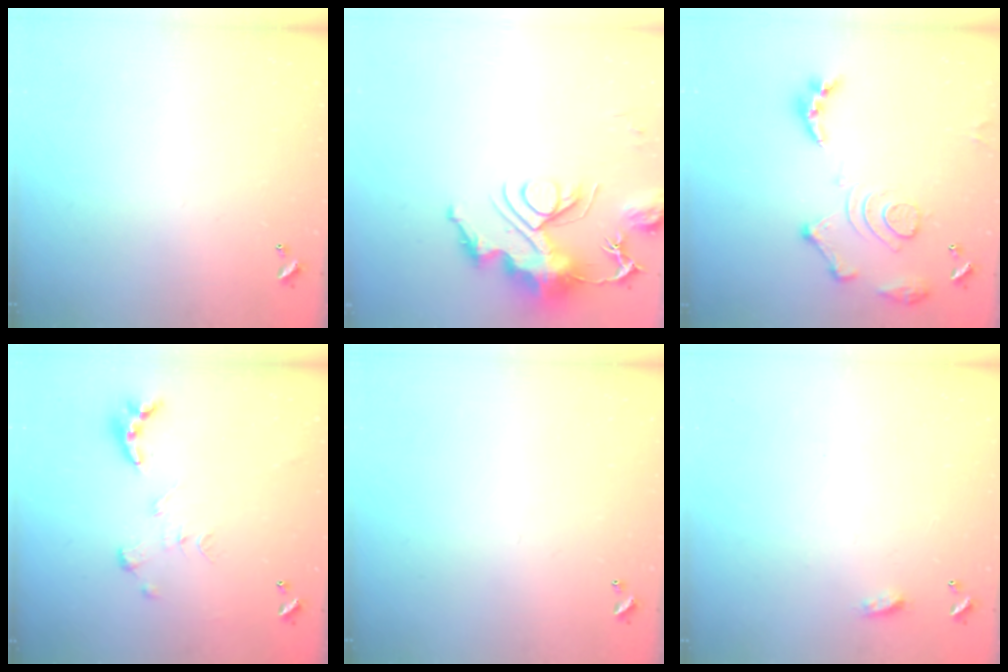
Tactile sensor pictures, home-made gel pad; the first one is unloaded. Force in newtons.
{"total": 13.8, "press": 13.7, "slide": 0.8}
{"total": 14.6, "press": 14.5, "slide": 1.6}
{"total": 0.0}
{"total": 0.0}
{"total": 3.1, "press": 3.0, "slide": 0.4}